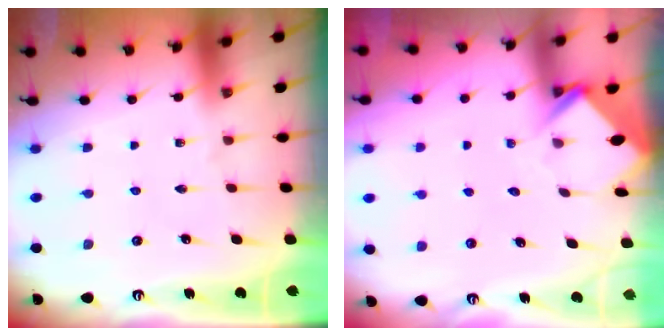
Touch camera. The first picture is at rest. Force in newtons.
{"total": 4.0, "press": 4.0, "slide": 0.2}